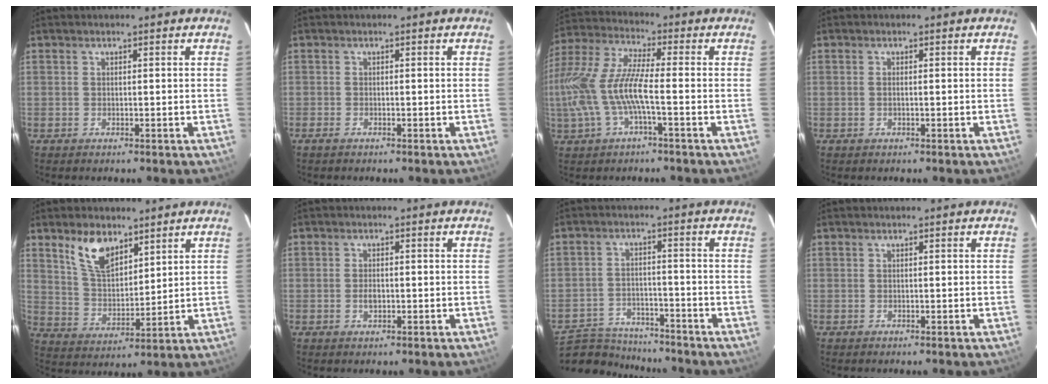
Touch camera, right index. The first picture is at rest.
{"total": 1.0, "force": [-0.8, 0.5, 0.3], "torque": [-0.006, -0.005, -0.017]}
{"total": 15.4, "force": [-3.3, 3.9, 14.5], "torque": [-0.302, -0.005, -0.062]}
{"total": 0.7, "force": [0.0, 0.0, 0.7], "torque": [-0.016, 0.002, -0.003]}
{"total": 9.8, "force": [6.3, 4.9, 5.7], "torque": [-0.105, 0.008, 0.128]}
{"total": 2.0, "force": [-0.4, 1.2, 1.5], "torque": [-0.029, 0.002, -0.007]}
{"total": 12.7, "force": [-11.5, 4.5, 3.1], "torque": [-0.090, 0.012, -0.176]}
{"total": 0.0}